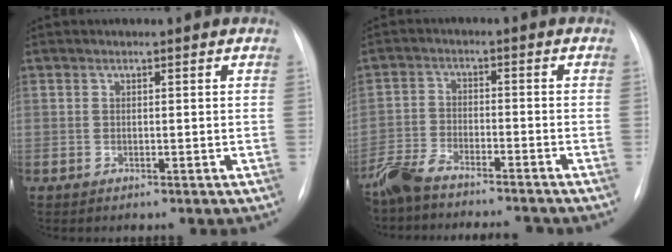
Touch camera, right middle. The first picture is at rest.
{"total": 11.7, "force": [-10.4, 2.2, 4.8], "torque": [-0.084, -0.003, -0.167]}